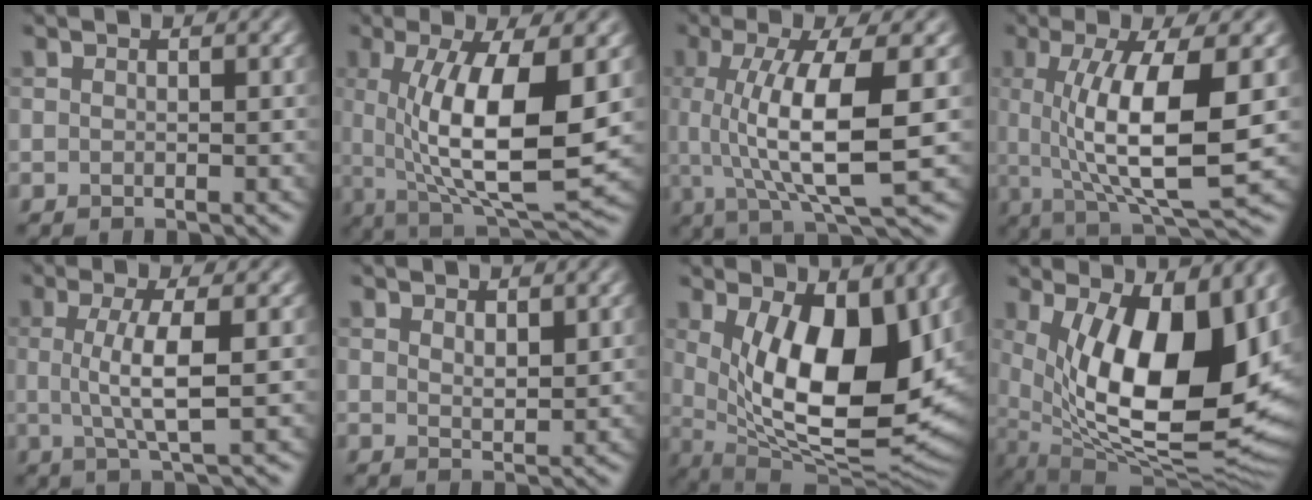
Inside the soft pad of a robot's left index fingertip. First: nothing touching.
{"total": 10.3, "force": [0.5, 3.1, 9.8], "torque": [-0.163, -0.017, 0.019]}
{"total": 8.6, "force": [0.2, 2.2, 8.4], "torque": [-0.140, -0.003, 0.011]}
{"total": 9.5, "force": [0.1, 2.5, 9.2], "torque": [-0.148, -0.008, 0.011]}
{"total": 4.4, "force": [0.1, 0.9, 4.3], "torque": [-0.080, 0.001, 0.003]}
{"total": 1.4, "force": [1.1, 0.5, 0.6], "torque": [-0.011, -0.005, 0.026]}
{"total": 13.0, "force": [1.9, 6.0, 11.3], "torque": [-0.165, -0.028, 0.037]}
{"total": 14.8, "force": [2.4, 6.8, 12.9], "torque": [-0.181, -0.029, 0.050]}